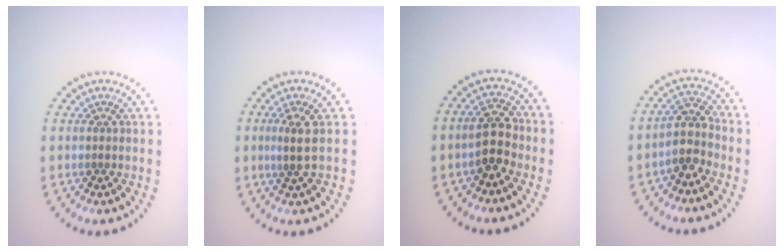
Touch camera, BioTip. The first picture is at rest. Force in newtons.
{"total": 1.8, "press": 1.5, "slide": 1.1}
{"total": 3.1, "press": 3.0, "slide": 0.8}
{"total": 3.1, "press": 2.5, "slide": 1.9}